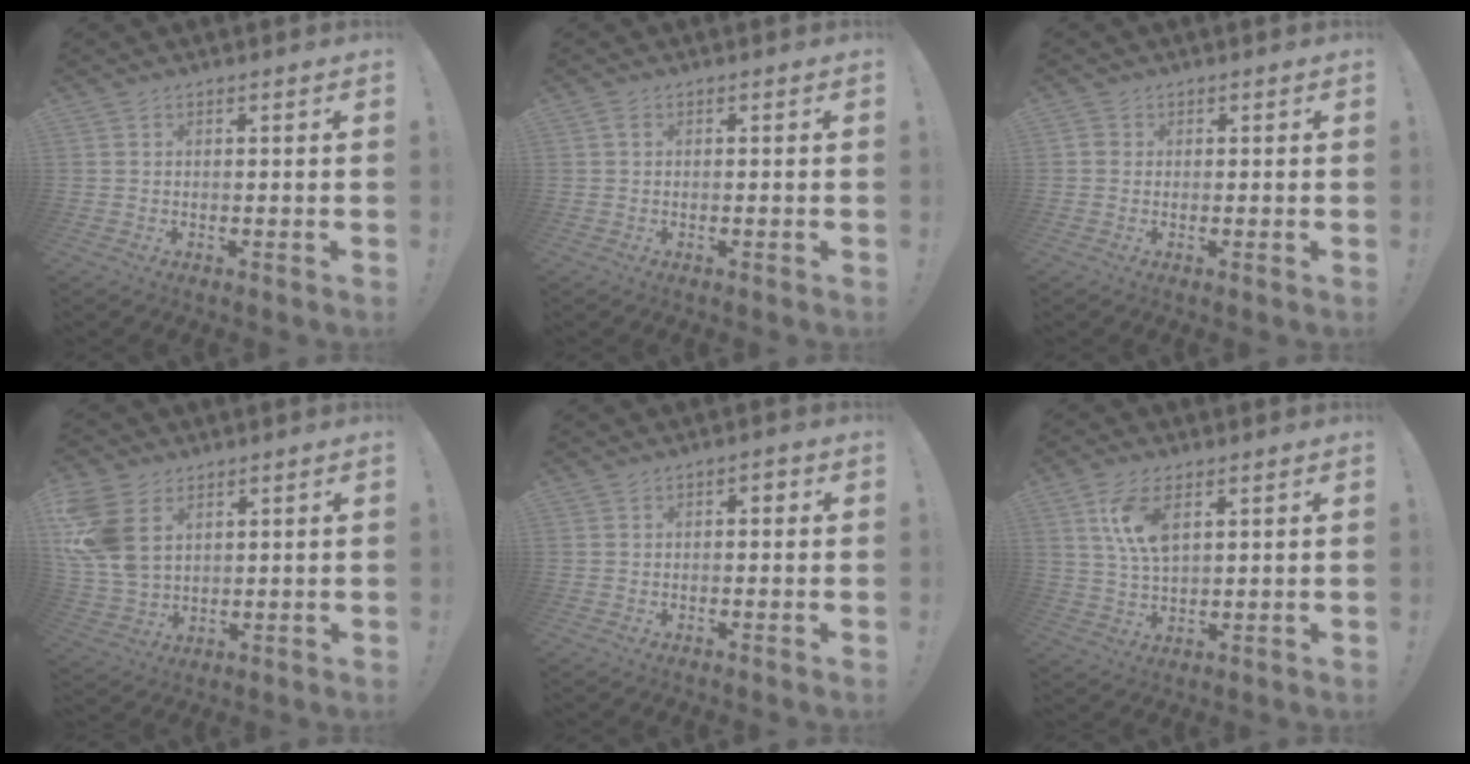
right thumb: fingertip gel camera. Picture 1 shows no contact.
{"total": 0.9, "force": [0.0, 0.5, 0.7], "torque": [-0.012, 0.004, 0.001]}
{"total": 2.0, "force": [0.5, 1.9, 0.6], "torque": [-0.003, 0.003, 0.009]}
{"total": 13.8, "force": [4.6, 9.7, 8.7], "torque": [-0.183, -0.018, 0.093]}
{"total": 1.4, "force": [-0.4, 1.0, 0.9], "torque": [-0.011, 0.005, -0.011]}
{"total": 9.5, "force": [3.9, 4.5, 7.3], "torque": [-0.144, -0.009, 0.070]}